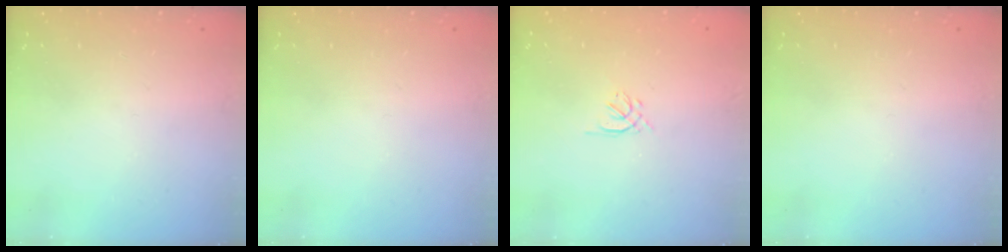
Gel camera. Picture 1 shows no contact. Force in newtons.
{"total": 0.0}
{"total": 1.6, "press": 1.5, "slide": 0.5}
{"total": 0.0}